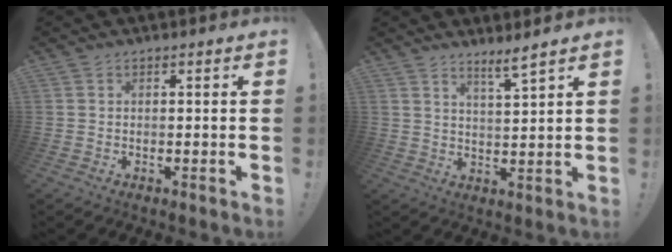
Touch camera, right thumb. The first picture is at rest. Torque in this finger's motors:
{"motor_torque": [-0.26, 0.30, -0.19, 0.24, 0.12]}